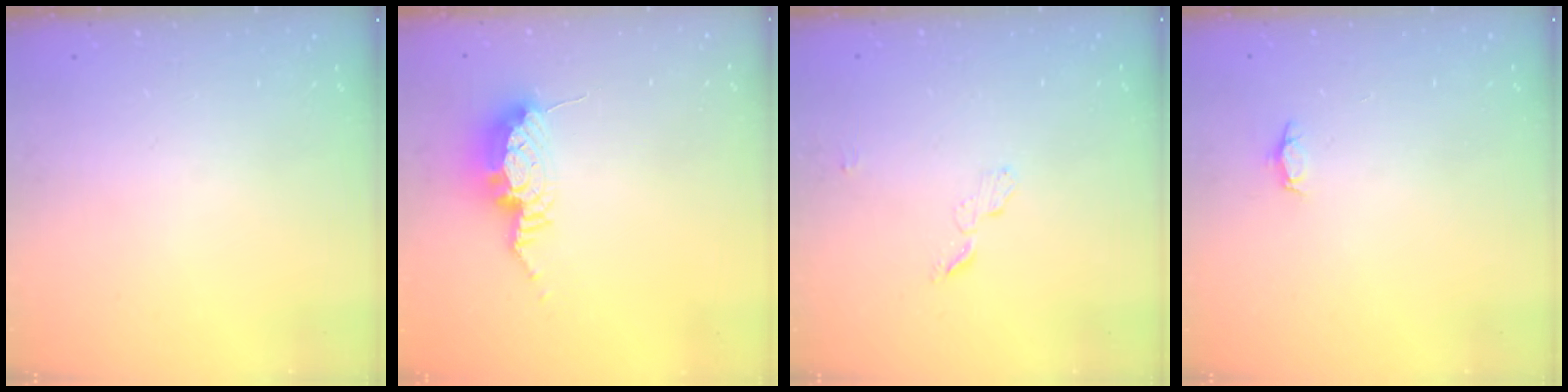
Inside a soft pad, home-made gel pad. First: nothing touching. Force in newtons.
{"total": 10.4, "press": 10.3, "slide": 1.2}
{"total": 4.7, "press": 4.7, "slide": 0.4}
{"total": 2.8, "press": 2.8, "slide": 0.3}